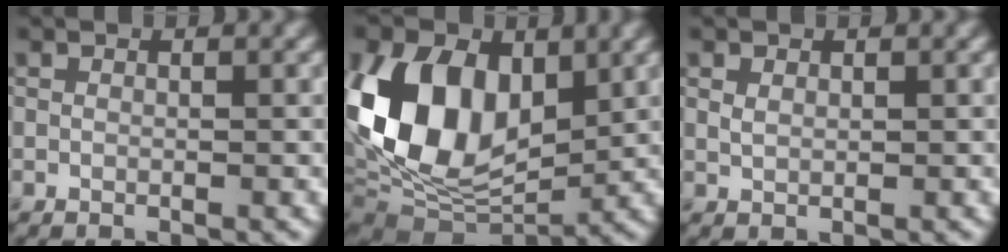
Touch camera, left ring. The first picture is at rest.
{"total": 14.1, "force": [1.9, 9.5, 10.3], "torque": [-0.212, 0.002, 0.024]}
{"total": 0.9, "force": [0.4, 0.7, 0.5], "torque": [-0.013, 0.000, 0.008]}